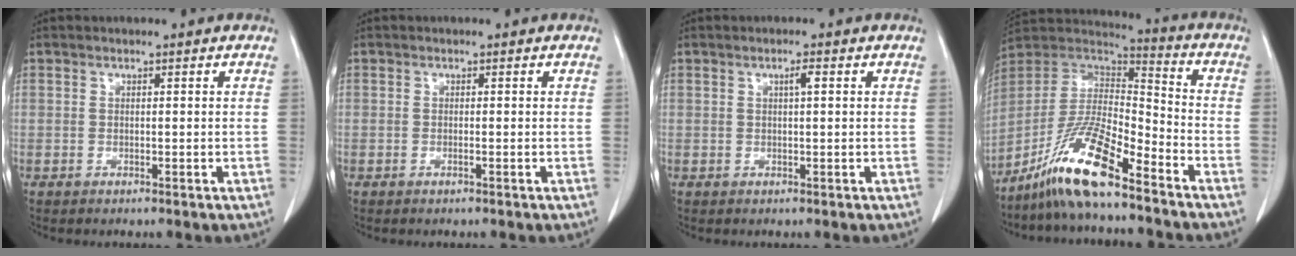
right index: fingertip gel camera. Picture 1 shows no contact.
{"total": 0.0}
{"total": 1.3, "force": [0.4, 0.0, 1.3], "torque": [-0.024, 0.003, 0.007]}
{"total": 13.7, "force": [-9.7, 1.9, 9.5], "torque": [-0.183, 0.008, -0.178]}